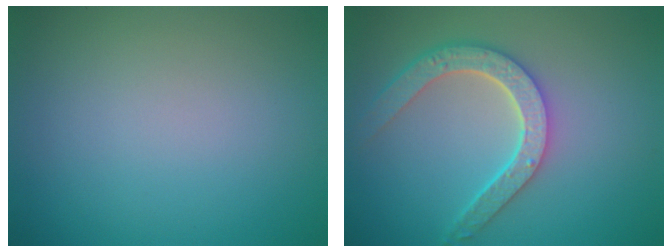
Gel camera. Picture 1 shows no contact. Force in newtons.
{"total": 5.0, "press": 4.1, "slide": 3.0}